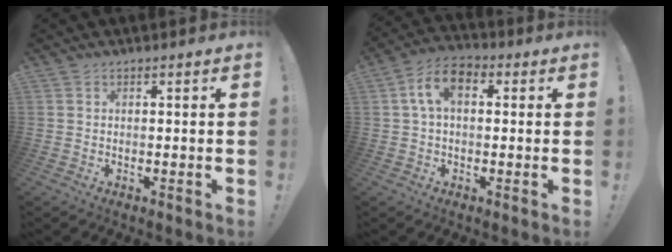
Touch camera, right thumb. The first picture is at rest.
{"total": 8.5, "force": [1.9, 5.2, 6.5], "torque": [-0.113, 0.011, 0.037]}